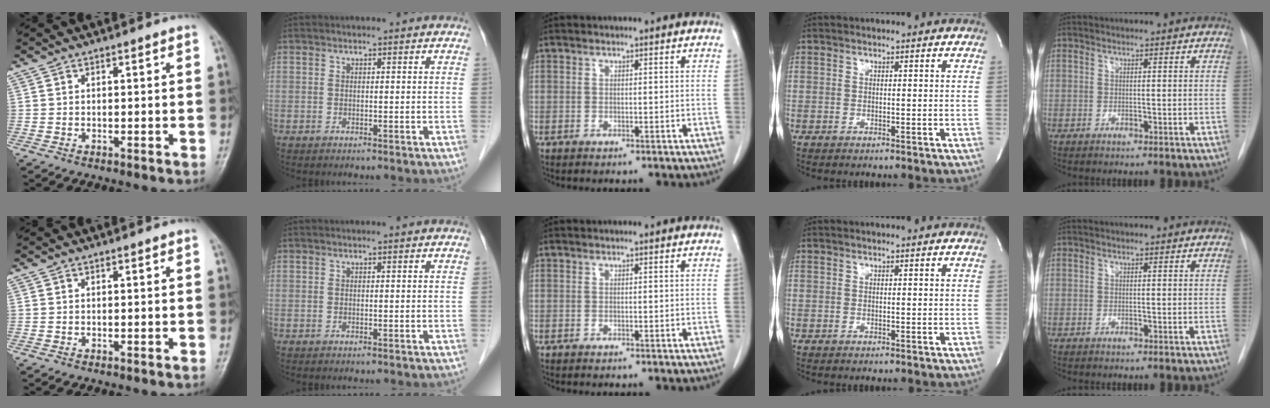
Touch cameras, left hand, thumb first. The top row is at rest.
{}